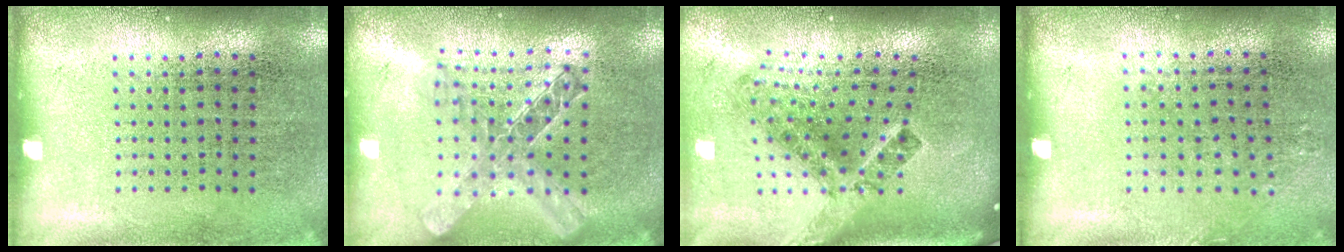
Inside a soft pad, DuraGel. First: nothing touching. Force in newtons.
{"total": 1.8, "press": 1.5, "slide": 1.0}
{"total": 2.9, "press": 1.7, "slide": 2.4}
{"total": 0.7, "press": 0.6, "slide": 0.3}